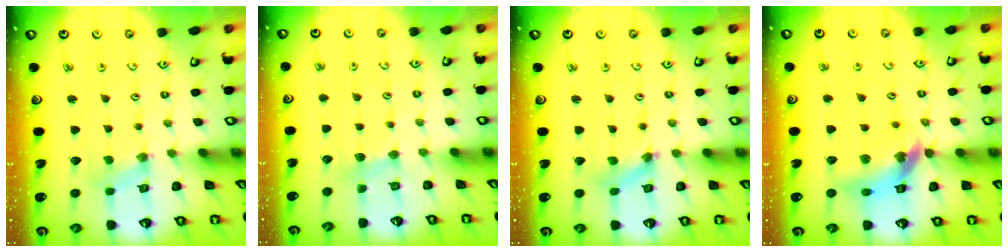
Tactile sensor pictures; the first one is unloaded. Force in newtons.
{"total": 3.0, "press": 3.0, "slide": 0.2}
{"total": 2.5, "press": 2.5, "slide": 0.1}
{"total": 14.3, "press": 14.2, "slide": 1.7}